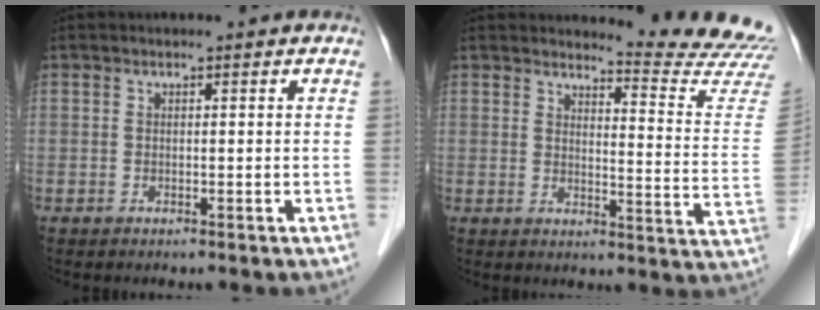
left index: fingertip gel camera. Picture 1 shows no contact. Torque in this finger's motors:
{"motor_torque": [0.38, -0.43, 0.19, 0.01]}